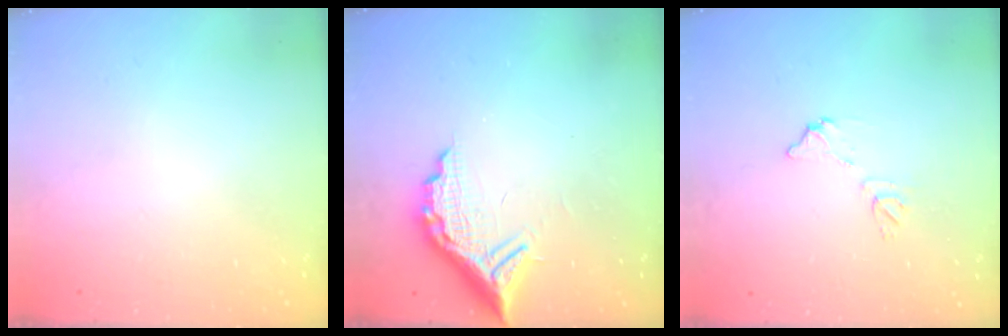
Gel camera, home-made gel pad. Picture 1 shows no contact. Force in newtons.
{"total": 11.6, "press": 11.5, "slide": 1.0}
{"total": 6.7, "press": 6.7, "slide": 0.5}